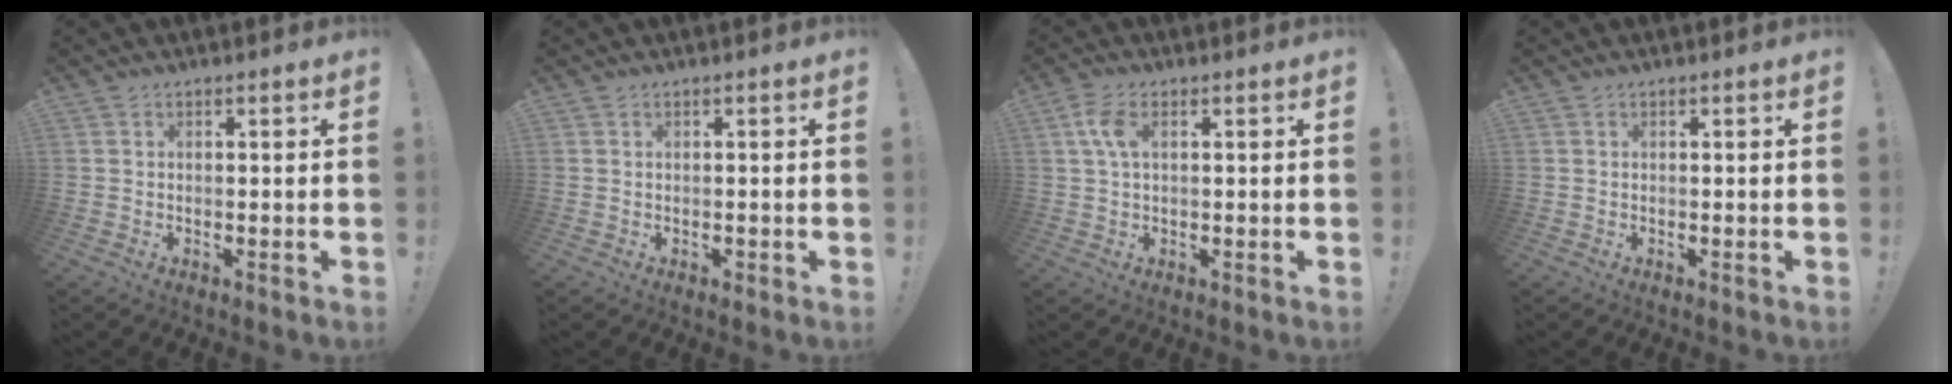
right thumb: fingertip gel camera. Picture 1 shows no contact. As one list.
[{"total": 0.6, "force": [-0.5, 0.4, 0.1], "torque": [0.000, 0.000, -0.008]}, {"total": 5.4, "force": [1.1, 2.7, 4.6], "torque": [-0.096, 0.007, 0.020]}, {"total": 0.0}]